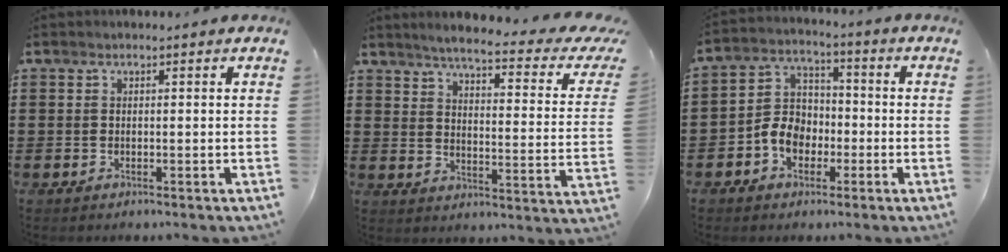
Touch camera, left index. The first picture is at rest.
{"total": 5.0, "force": [3.9, -0.3, 3.1], "torque": [-0.071, -0.033, 0.057]}
{"total": 6.4, "force": [-2.8, 4.8, 3.0], "torque": [-0.082, 0.012, -0.059]}